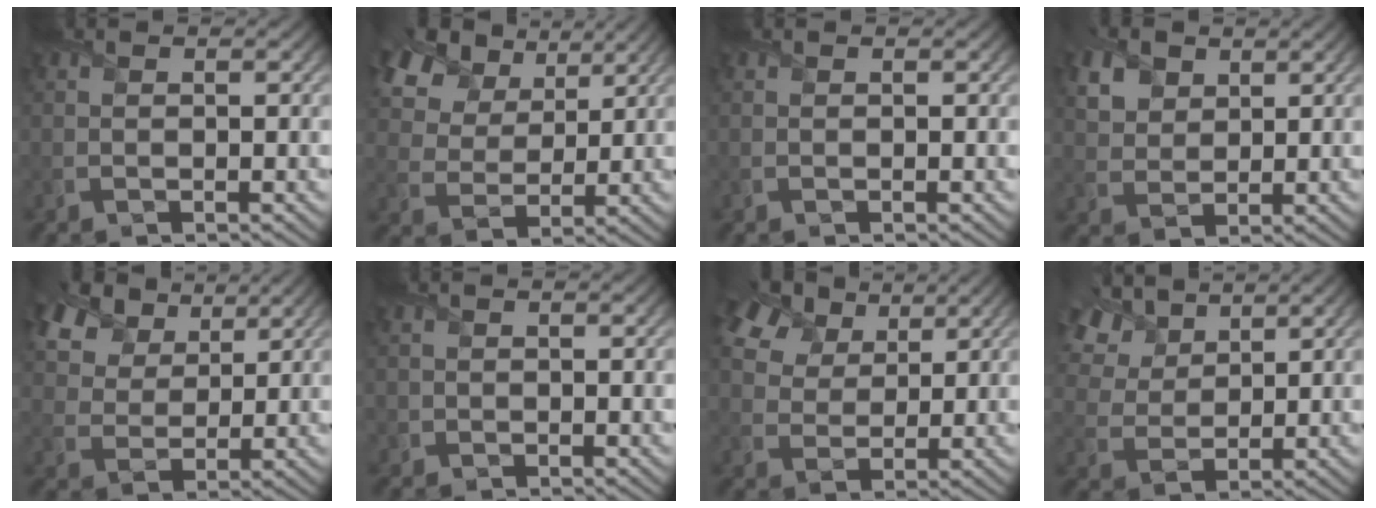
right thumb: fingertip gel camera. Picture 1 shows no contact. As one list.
[{"total": 13.5, "force": [8.3, 7.9, 7.2], "torque": [-0.201, 0.032, 0.145]}, {"total": 0.0}, {"total": 4.8, "force": [2.4, 3.5, 2.2], "torque": [-0.071, -0.003, 0.049]}, {"total": 11.1, "force": [7.2, 6.4, 5.5], "torque": [-0.162, 0.017, 0.129]}, {"total": 1.1, "force": [-0.4, 1.0, 0.0], "torque": [0.006, -0.004, -0.011]}, {"total": 10.6, "force": [6.9, 5.7, 5.7], "torque": [-0.158, 0.033, 0.112]}, {"total": 9.2, "force": [5.9, 5.1, 4.8], "torque": [-0.146, 0.021, 0.106]}]